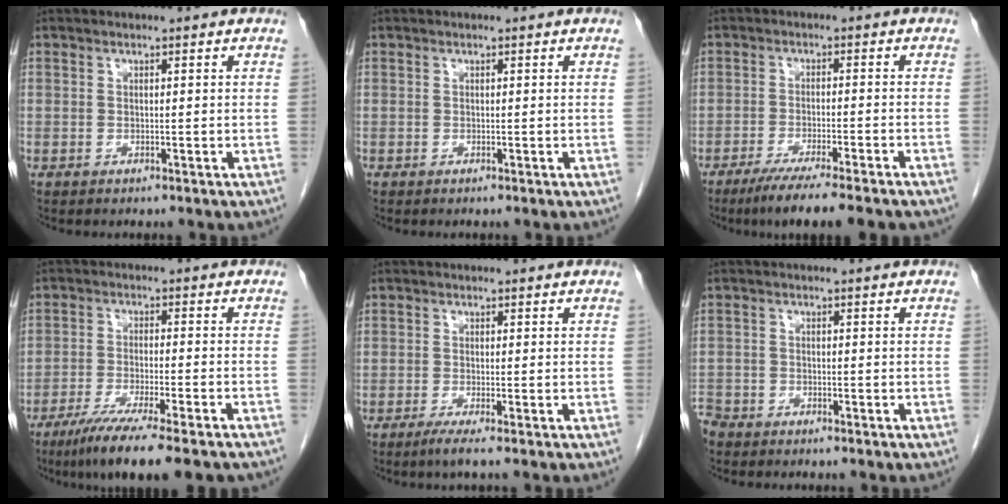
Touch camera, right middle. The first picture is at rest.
{"total": 0.0}
{"total": 10.0, "force": [-8.0, -0.1, 6.1], "torque": [-0.087, -0.023, -0.120]}
{"total": 12.8, "force": [-9.8, 0.3, 8.2], "torque": [-0.129, -0.034, -0.150]}
{"total": 1.9, "force": [-1.2, -0.5, 1.4], "torque": [-0.030, -0.006, -0.027]}
{"total": 3.6, "force": [-3.2, 1.7, 0.5], "torque": [-0.013, -0.003, -0.065]}